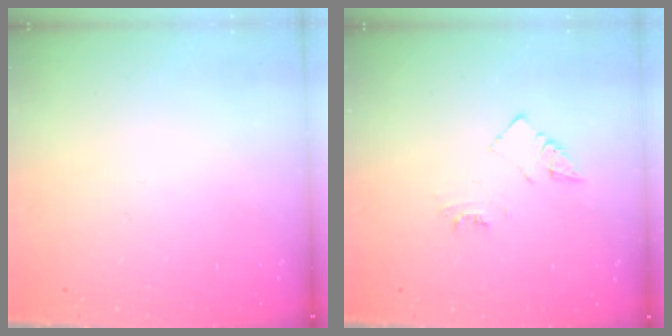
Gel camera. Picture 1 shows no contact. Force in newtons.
{"total": 5.5, "press": 5.4, "slide": 0.7}